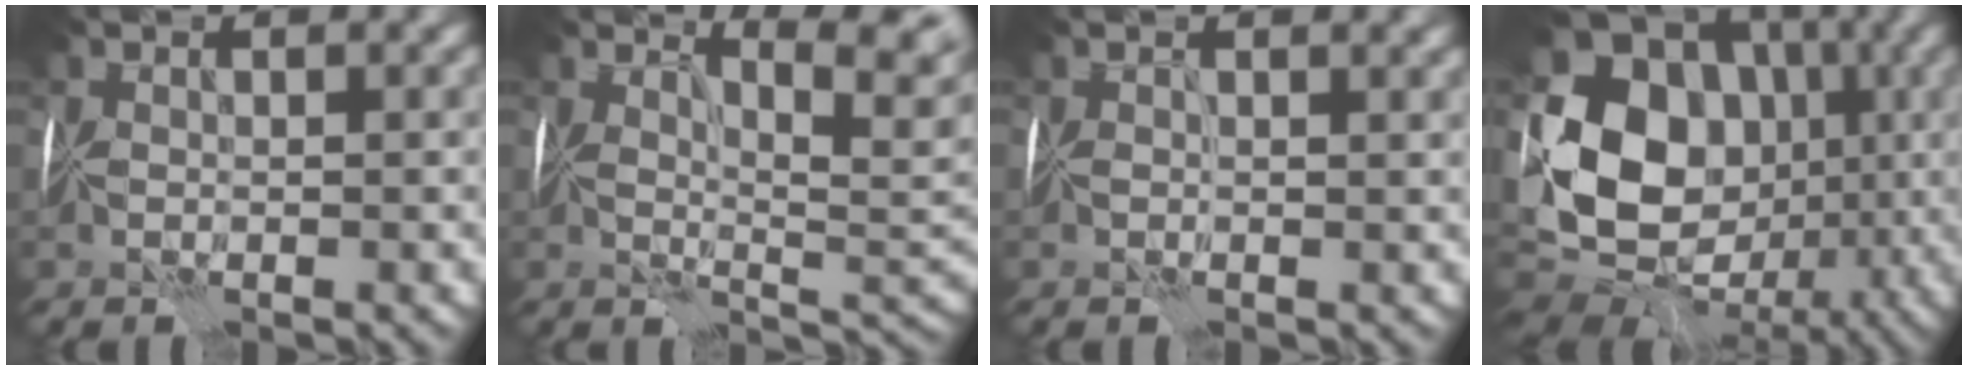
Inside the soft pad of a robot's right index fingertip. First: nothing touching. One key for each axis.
{"total": 3.6, "fx": 2.4, "fy": -0.3, "fz": 2.6, "tx": -0.027, "ty": -0.007, "tz": 0.046}
{"total": 1.3, "fx": 0.5, "fy": -1.1, "fz": -0.2, "tx": 0.010, "ty": -0.008, "tz": 0.006}
{"total": 13.0, "fx": -0.7, "fy": 10.8, "fz": 7.3, "tx": -0.133, "ty": -0.020, "tz": -0.014}